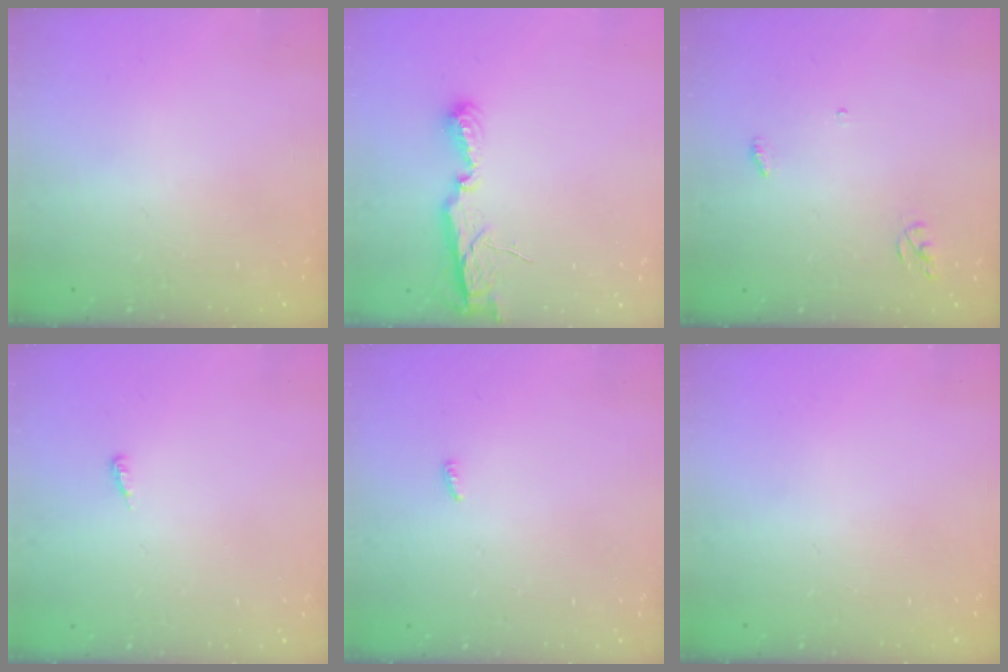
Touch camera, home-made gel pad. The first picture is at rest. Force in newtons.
{"total": 7.0, "press": 7.0, "slide": 0.5}
{"total": 3.7, "press": 3.7, "slide": 0.1}
{"total": 3.5, "press": 3.5, "slide": 0.3}
{"total": 3.6, "press": 3.6, "slide": 0.4}
{"total": 0.0}